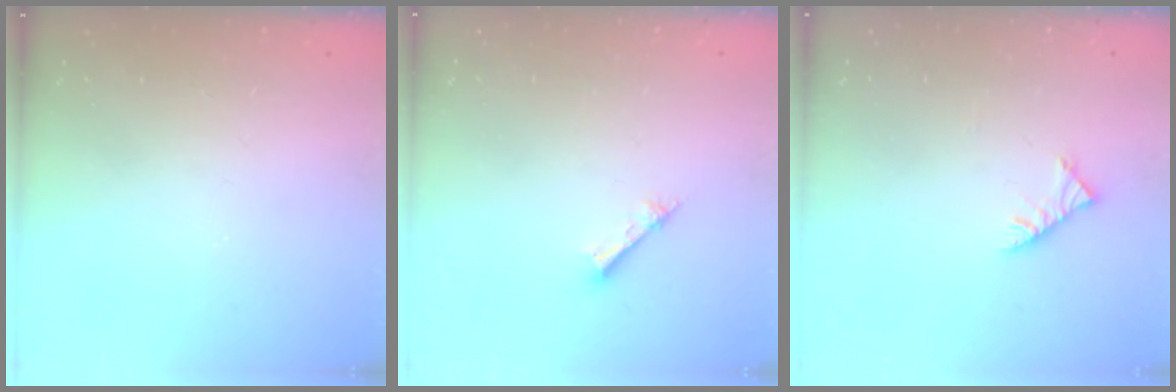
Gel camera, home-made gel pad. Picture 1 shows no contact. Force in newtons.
{"total": 1.2, "press": 1.2, "slide": 0.1}
{"total": 3.4, "press": 3.3, "slide": 0.8}